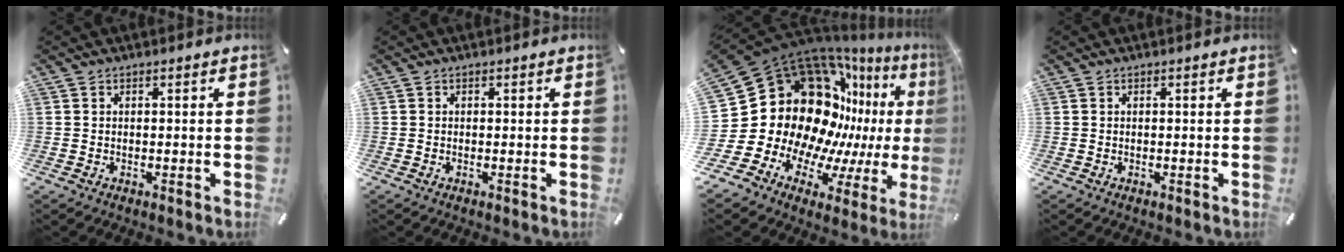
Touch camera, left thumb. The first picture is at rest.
{"total": 0.0}
{"total": 28.5, "force": [4.6, 21.7, 17.8], "torque": [-0.300, -0.121, 0.152]}
{"total": 0.0}